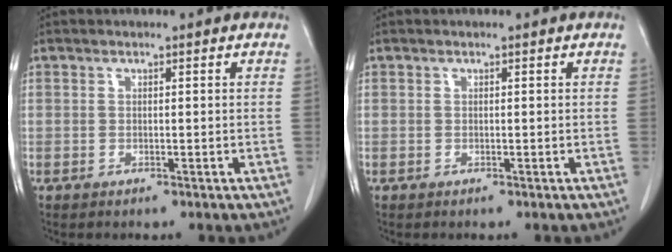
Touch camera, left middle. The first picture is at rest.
{"total": 0.0}